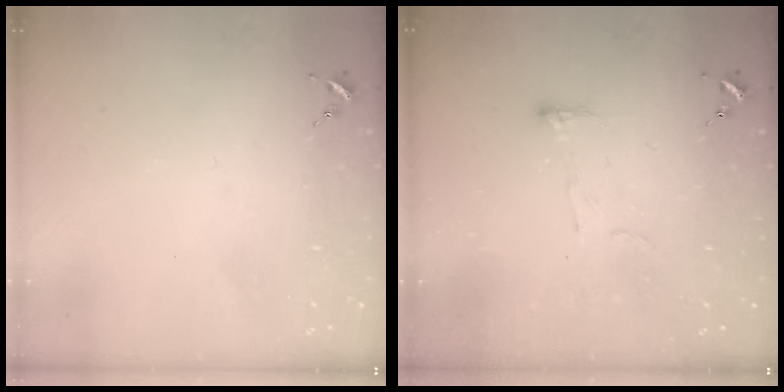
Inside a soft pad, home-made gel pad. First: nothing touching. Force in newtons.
{"total": 4.1, "press": 4.1, "slide": 0.7}